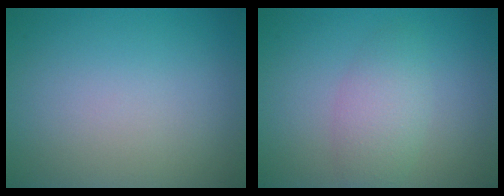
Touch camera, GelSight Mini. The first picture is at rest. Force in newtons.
{"total": 3.0, "press": 3.0, "slide": 0.2}